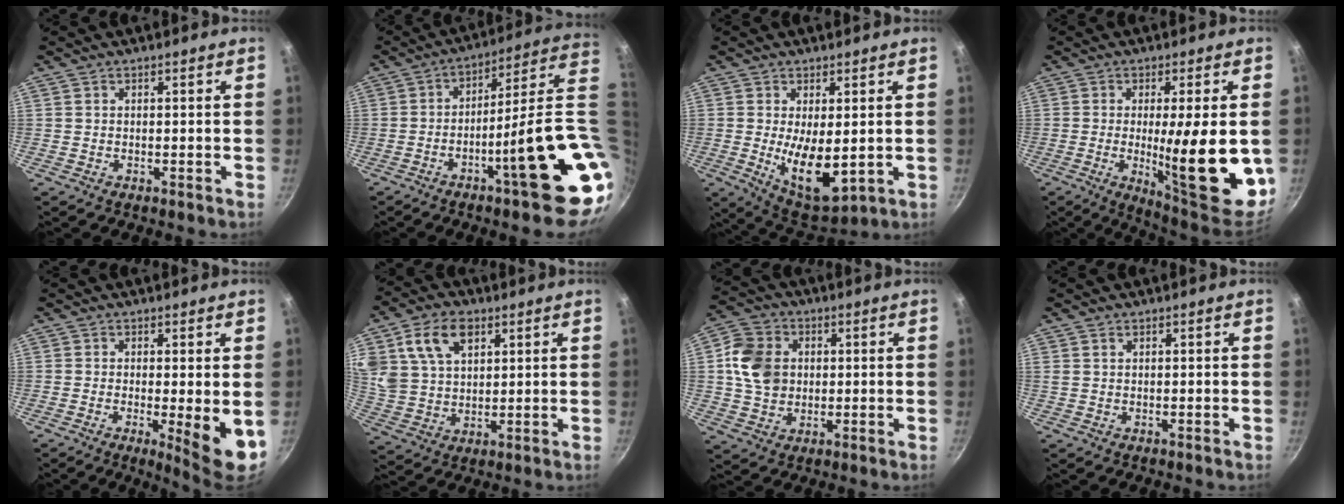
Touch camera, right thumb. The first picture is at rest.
{"total": 22.0, "force": [-4.6, 3.6, 21.2], "torque": [-0.255, 0.014, -0.067]}
{"total": 11.0, "force": [-0.4, 4.8, 9.9], "torque": [-0.144, -0.027, 0.013]}
{"total": 20.1, "force": [-2.2, 4.7, 19.4], "torque": [-0.258, -0.018, -0.020]}
{"total": 7.6, "force": [-1.0, 1.3, 7.5], "torque": [-0.100, -0.015, -0.008]}
{"total": 12.8, "force": [5.5, 8.5, 7.8], "torque": [-0.130, -0.009, 0.108]}
{"total": 10.8, "force": [1.6, 8.8, 6.1], "torque": [-0.088, 0.004, 0.020]}
{"total": 0.7, "force": [0.4, 0.5, 0.3], "torque": [-0.006, 0.001, 0.008]}